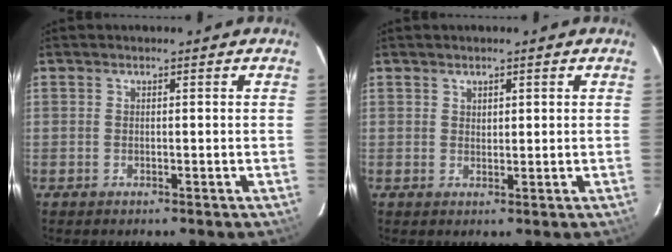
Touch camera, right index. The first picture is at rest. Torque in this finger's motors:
{"motor_torque": [-0.13, 0.16, -0.03, 0.00]}